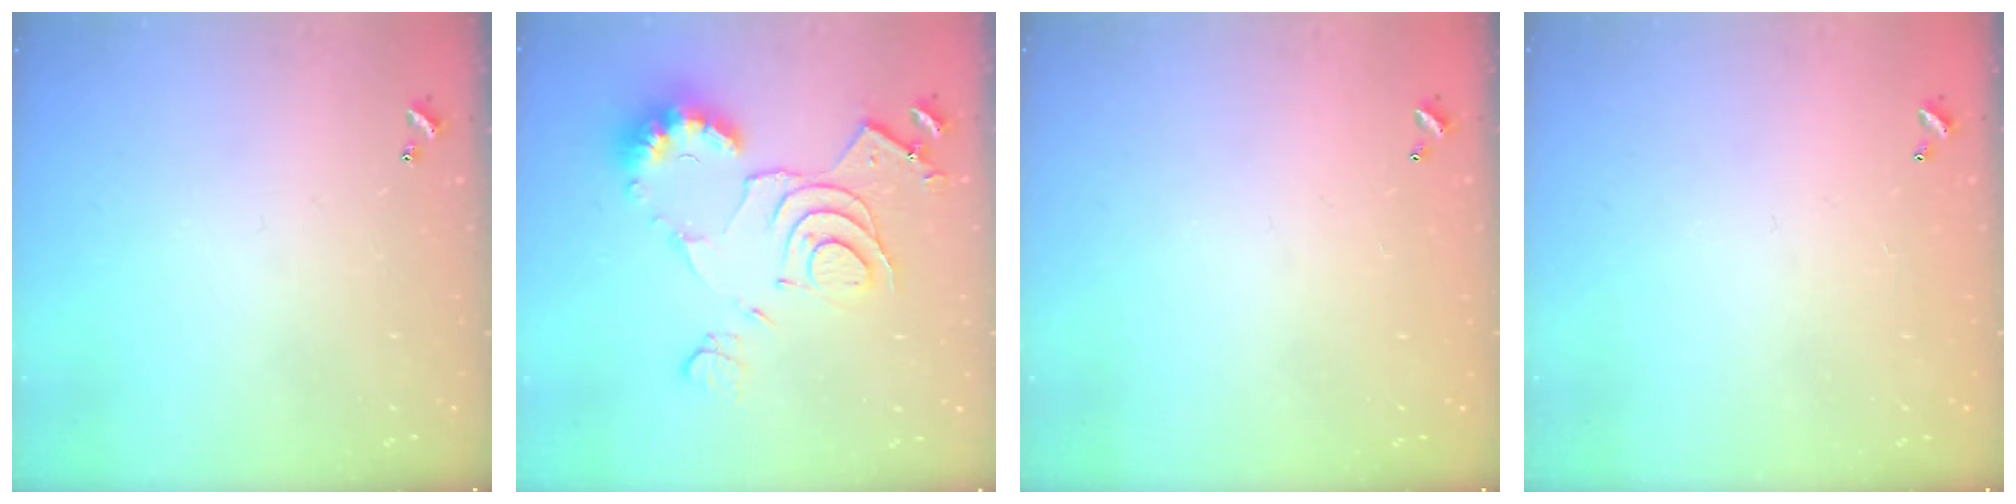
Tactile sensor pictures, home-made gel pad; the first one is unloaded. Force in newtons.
{"total": 13.4, "press": 13.3, "slide": 1.5}
{"total": 2.8, "press": 2.8, "slide": 0.1}
{"total": 3.0, "press": 3.0, "slide": 0.1}